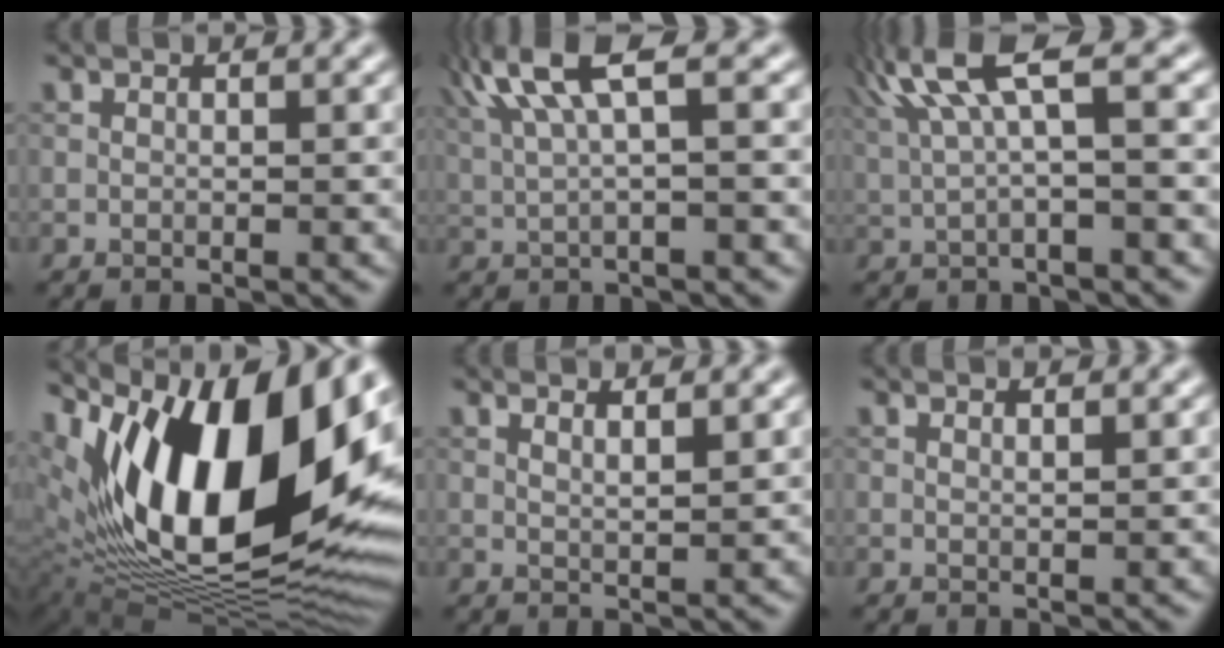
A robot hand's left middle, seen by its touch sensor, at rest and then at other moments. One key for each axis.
{"total": 6.0, "fx": 2.5, "fy": 1.5, "fz": 5.3, "tx": -0.115, "ty": 0.017, "tz": 0.052}
{"total": 5.8, "fx": 2.1, "fy": 1.1, "fz": 5.3, "tx": -0.112, "ty": 0.017, "tz": 0.042}
{"total": 18.1, "fx": 5.2, "fy": 8.7, "fz": 15.0, "tx": -0.232, "ty": 0.006, "tz": 0.080}
{"total": 1.7, "fx": 1.2, "fy": 0.4, "fz": 1.2, "tx": -0.011, "ty": 0.000, "tz": 0.014}
{"total": 0.6, "fx": 0.5, "fy": 0.0, "fz": 0.3, "tx": -0.005, "ty": -0.002, "tz": 0.008}